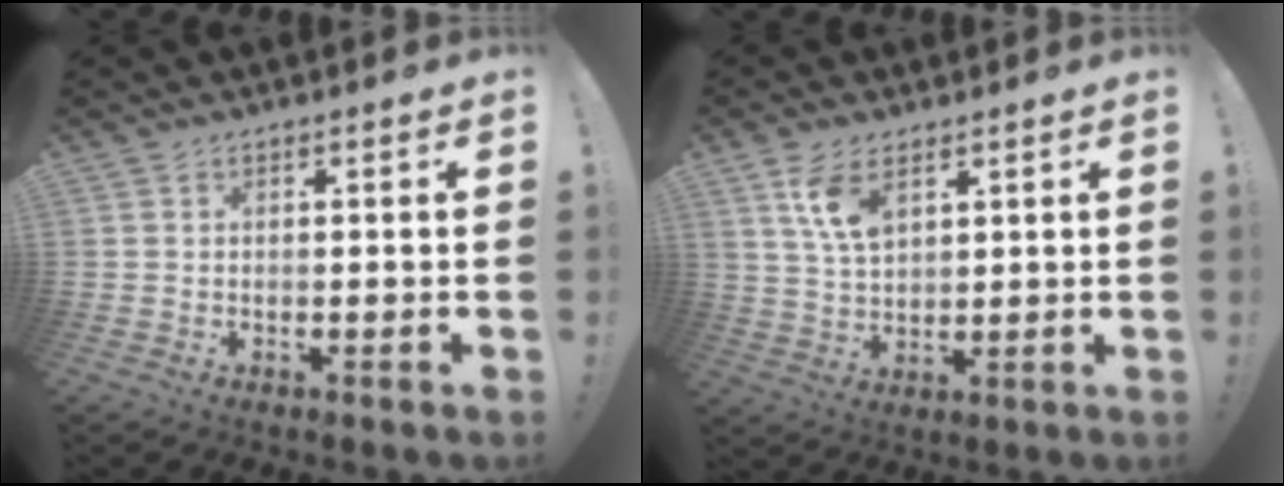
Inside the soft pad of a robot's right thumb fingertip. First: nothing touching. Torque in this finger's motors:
{"motor_torque": [0.11, 0.33, 0.47, 0.63, 0.15]}